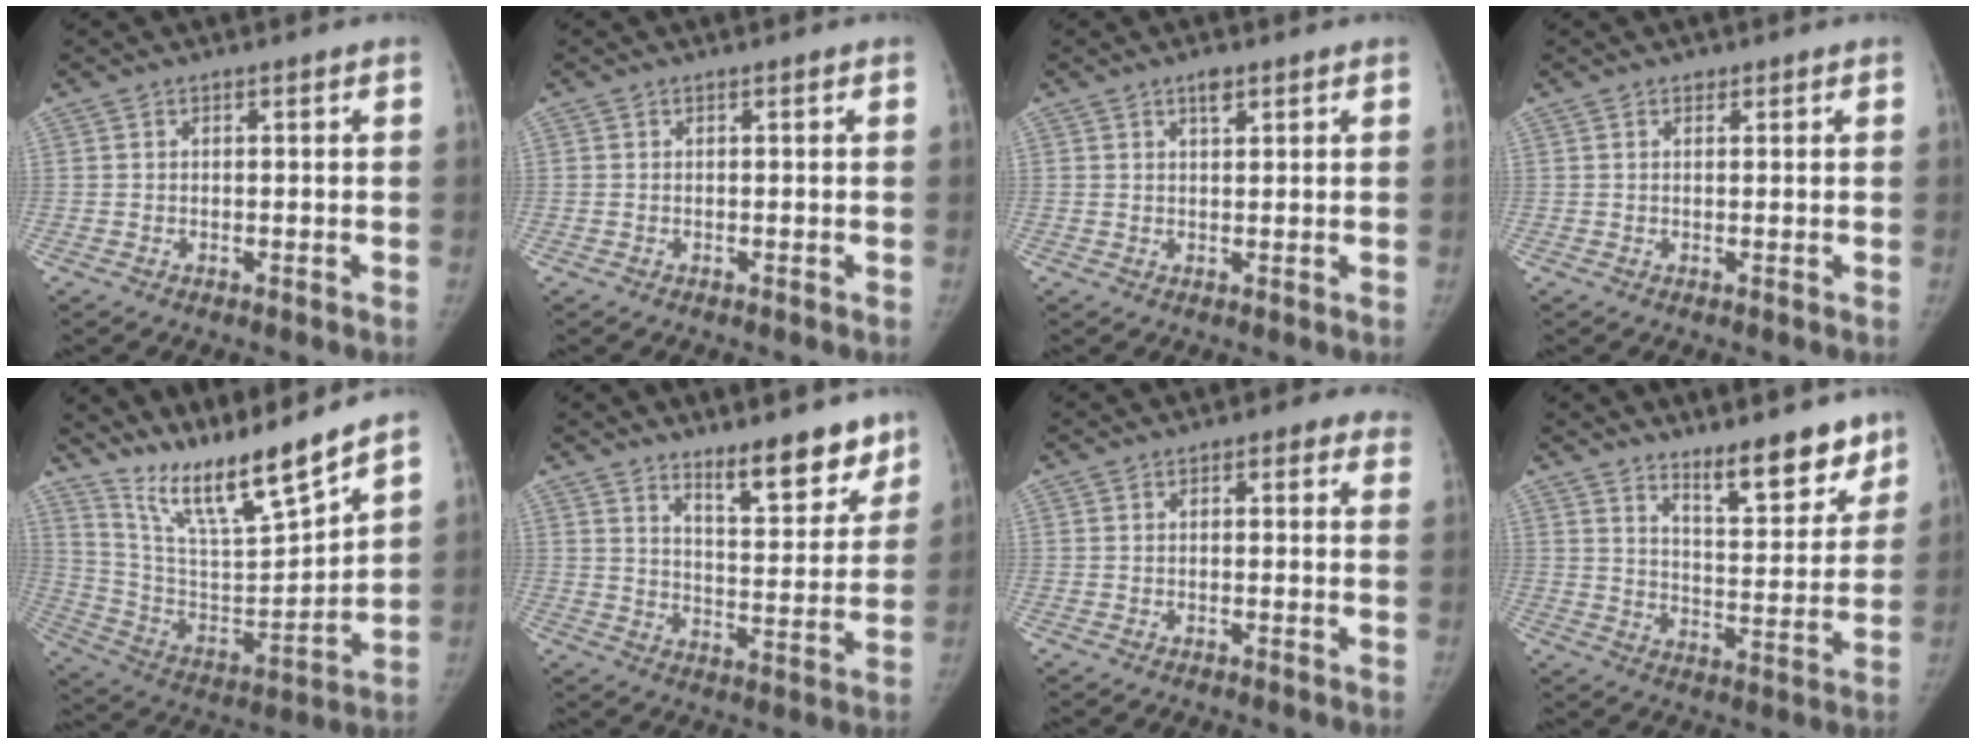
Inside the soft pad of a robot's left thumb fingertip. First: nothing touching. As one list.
[{"total": 0.0}, {"total": 2.2, "force": [1.5, 1.0, 1.3], "torque": [-0.008, -0.006, 0.026]}, {"total": 0.8, "force": [0.5, 0.6, 0.2], "torque": [0.003, -0.003, 0.005]}, {"total": 17.5, "force": [14.9, 1.2, 9.1], "torque": [-0.139, -0.089, 0.281]}, {"total": 12.0, "force": [9.3, 3.6, 6.7], "torque": [-0.054, -0.073, 0.142]}, {"total": 4.0, "force": [2.4, 2.4, 2.1], "torque": [0.012, -0.001, 0.017]}, {"total": 14.1, "force": [10.9, 4.1, 7.9], "torque": [-0.071, -0.086, 0.172]}]